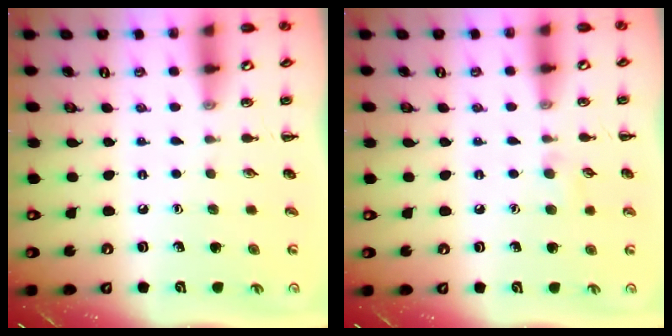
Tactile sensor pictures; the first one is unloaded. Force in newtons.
{"total": 4.9, "press": 4.6, "slide": 1.5}